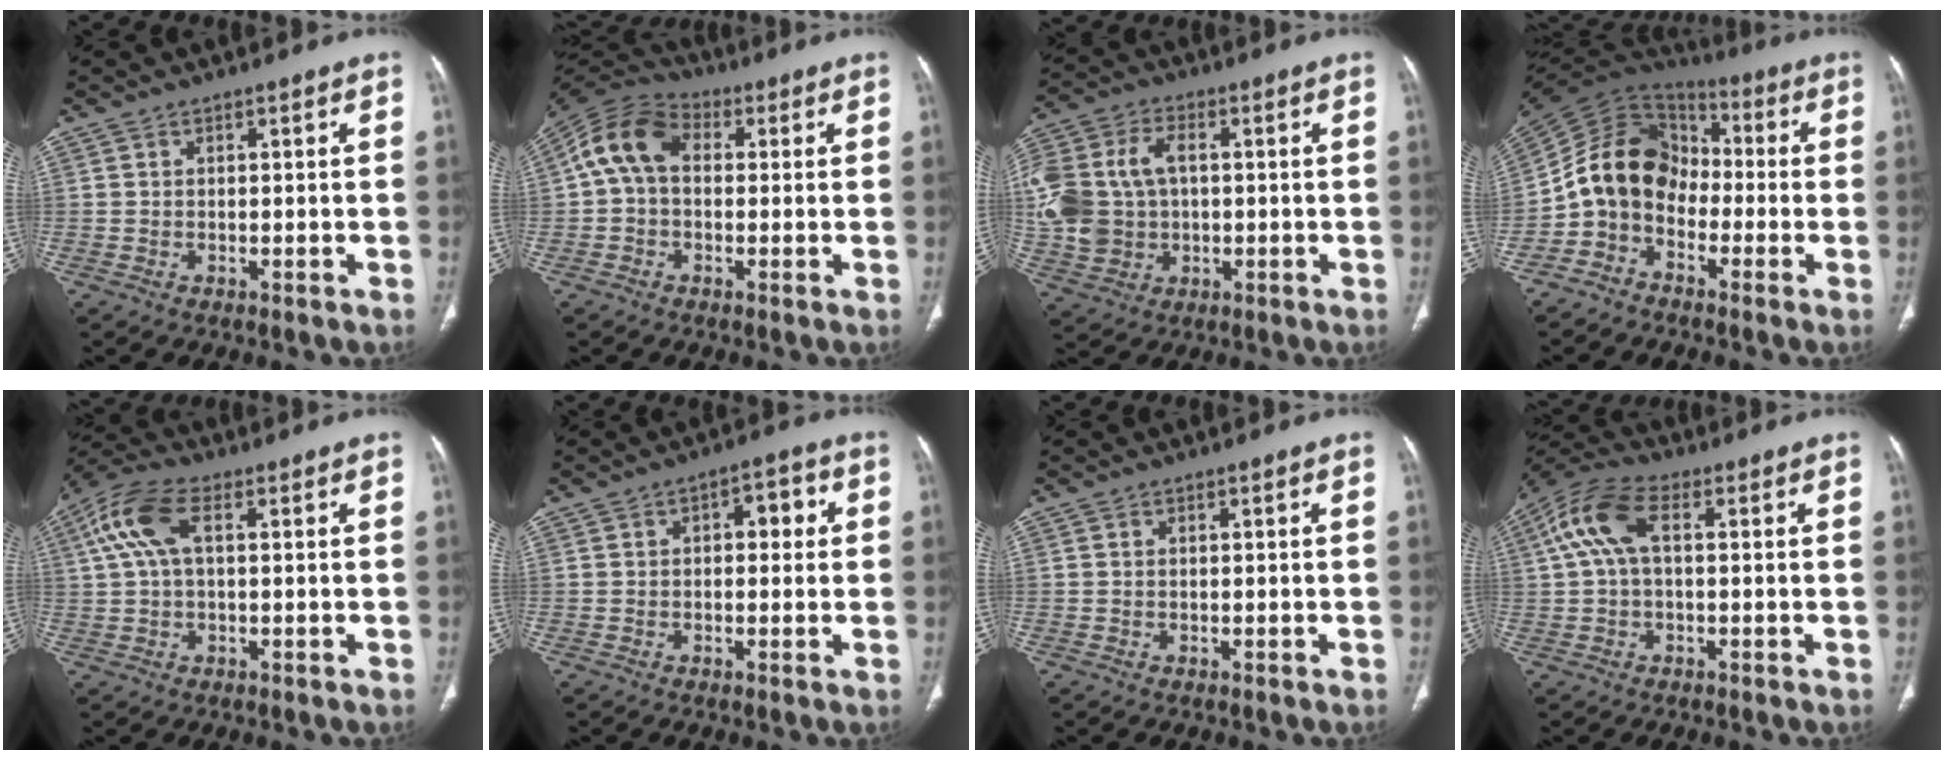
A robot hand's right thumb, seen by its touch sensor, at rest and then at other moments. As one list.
[{"total": 10.7, "force": [1.1, 7.6, 7.4], "torque": [-0.136, 0.033, 0.007]}, {"total": 19.6, "force": [1.5, 14.7, 12.9], "torque": [-0.316, 0.022, 0.041]}, {"total": 13.2, "force": [-3.5, 10.3, 7.5], "torque": [-0.119, 0.068, -0.082]}, {"total": 9.5, "force": [2.6, 4.8, 7.8], "torque": [-0.178, 0.033, 0.045]}, {"total": 4.9, "force": [0.9, 2.7, 3.9], "torque": [-0.027, 0.011, 0.005]}, {"total": 0.0}, {"total": 9.9, "force": [1.8, 5.2, 8.2], "torque": [-0.182, 0.035, 0.028]}]